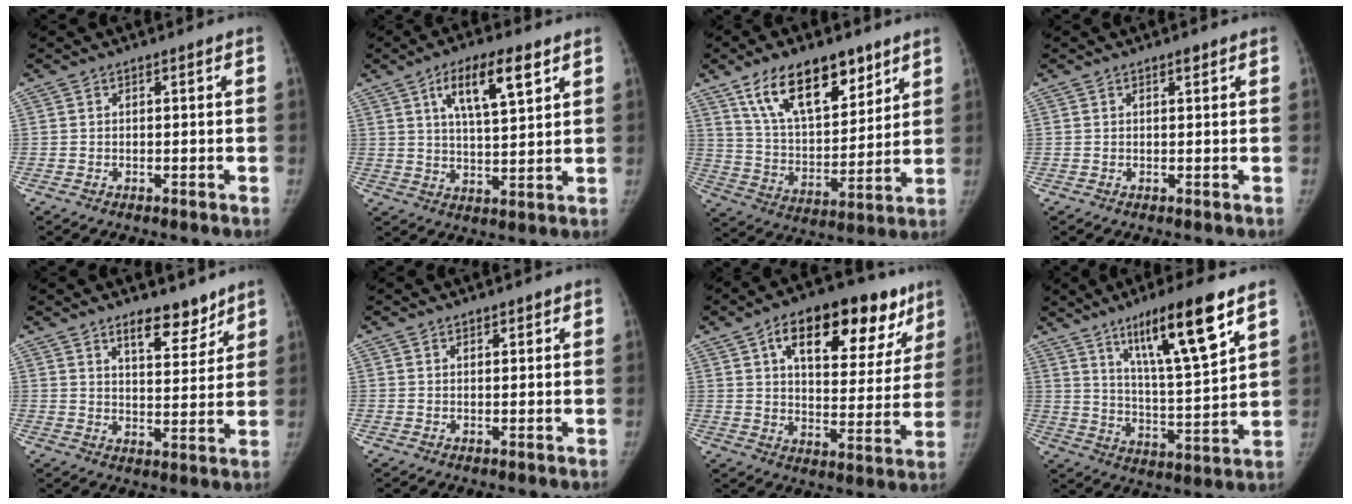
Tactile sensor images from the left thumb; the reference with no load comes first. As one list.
[{"total": 11.1, "force": [5.4, 3.5, 8.9], "torque": [-0.138, -0.021, 0.094]}, {"total": 18.2, "force": [11.1, 8.7, 11.4], "torque": [-0.142, -0.050, 0.199]}, {"total": 0.8, "force": [0.6, 0.3, 0.6], "torque": [-0.006, -0.002, 0.008]}, {"total": 8.0, "force": [5.9, 3.3, 4.2], "torque": [-0.034, -0.043, 0.091]}, {"total": 1.2, "force": [0.9, 0.7, 0.5], "torque": [0.002, -0.003, 0.009]}, {"total": 23.4, "force": [12.1, 11.6, 16.2], "torque": [-0.186, -0.008, 0.178]}, {"total": 17.2, "force": [9.8, 2.6, 13.9], "torque": [-0.220, -0.050, 0.170]}]